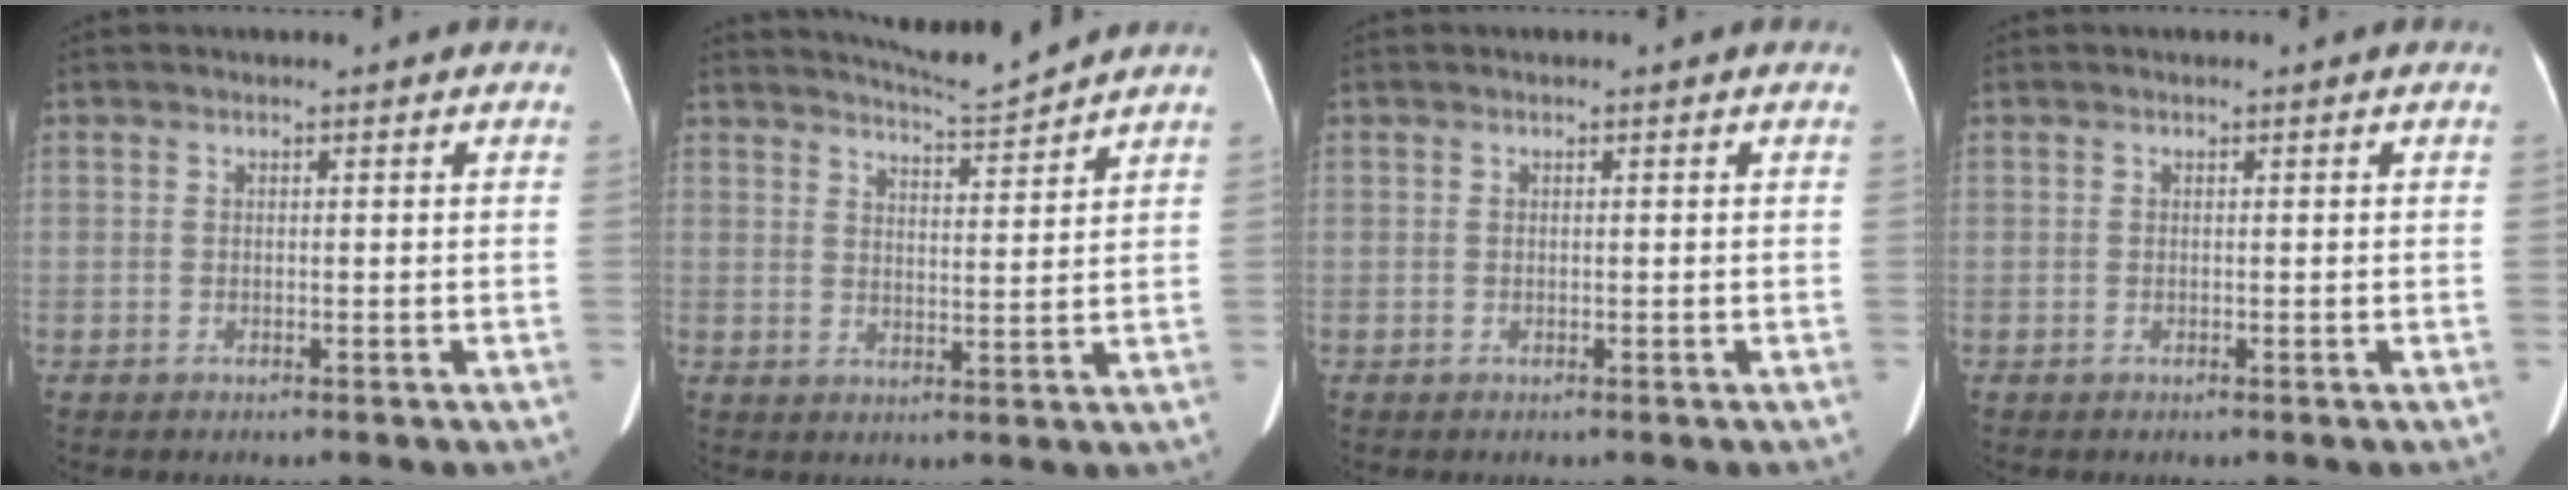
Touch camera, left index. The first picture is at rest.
{"total": 6.3, "force": [6.1, -1.1, 0.9], "torque": [-0.028, -0.012, 0.100]}
{"total": 0.0}
{"total": 0.0}